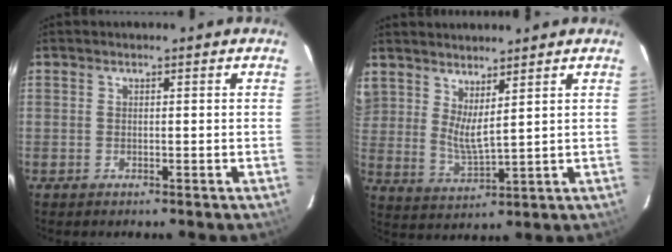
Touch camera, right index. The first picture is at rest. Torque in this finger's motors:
{"motor_torque": [0.18, 0.12, 0.43, 0.08]}